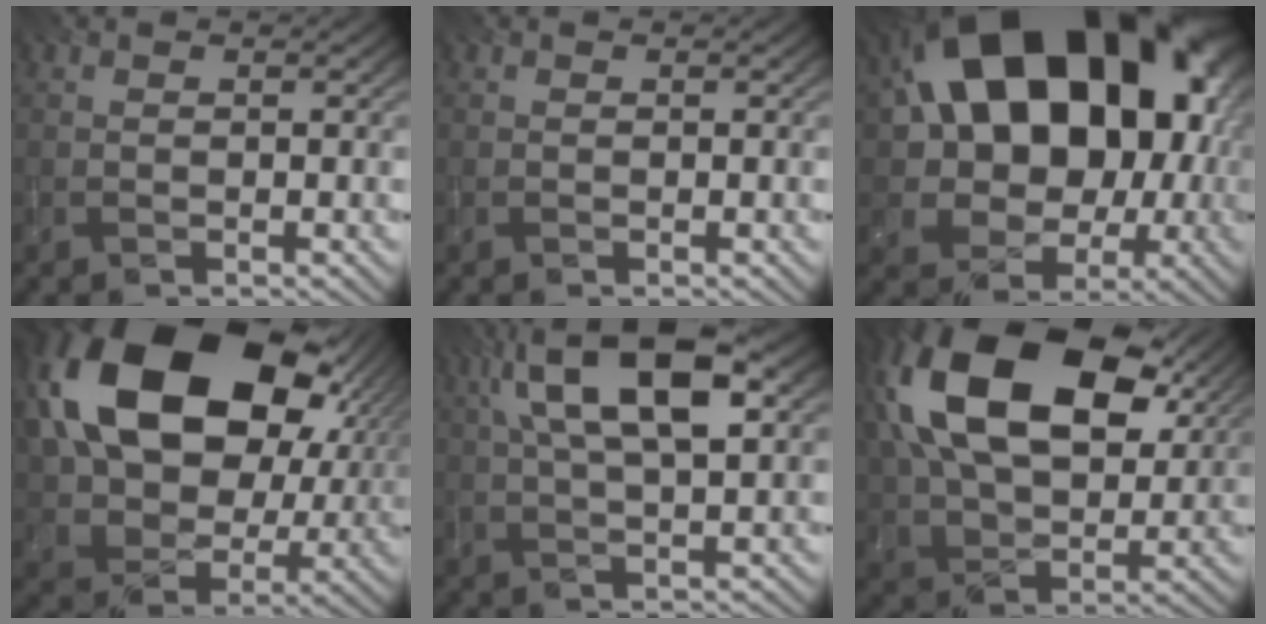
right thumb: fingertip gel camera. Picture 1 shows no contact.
{"total": 0.0}
{"total": 22.0, "force": [5.1, 15.9, 14.3], "torque": [-0.246, 0.009, 0.115]}
{"total": 21.2, "force": [6.5, 14.7, 13.8], "torque": [-0.299, 0.005, 0.143]}
{"total": 12.4, "force": [4.4, 4.6, 10.7], "torque": [-0.196, 0.011, 0.072]}
{"total": 20.6, "force": [7.8, 12.6, 14.3], "torque": [-0.310, 0.032, 0.136]}